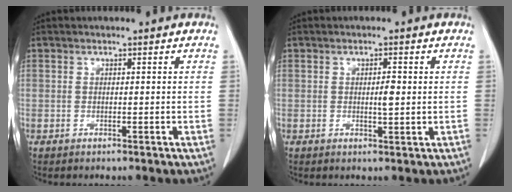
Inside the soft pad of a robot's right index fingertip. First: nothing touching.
{"total": 1.7, "force": [0.1, 0.3, 1.6], "torque": [-0.026, 0.001, 0.001]}